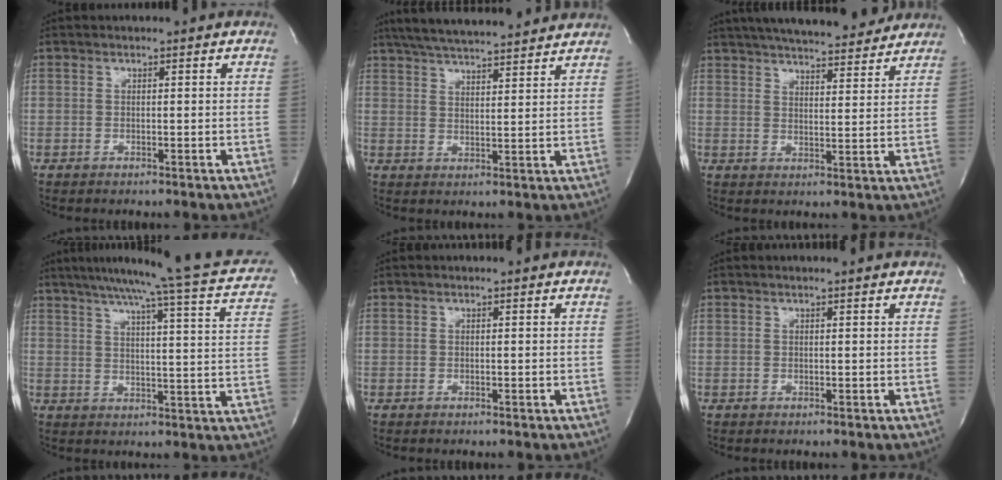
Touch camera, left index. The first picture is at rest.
{"total": 15.9, "force": [14.2, 1.9, 6.9], "torque": [-0.122, 0.029, 0.208]}
{"total": 19.1, "force": [16.9, 3.5, 8.2], "torque": [-0.140, 0.021, 0.235]}
{"total": 23.4, "force": [19.8, 0.4, 12.4], "torque": [-0.188, -0.027, 0.238]}
{"total": 0.0}
{"total": 0.8, "force": [0.6, -0.2, 0.4], "torque": [-0.012, 0.000, 0.012]}